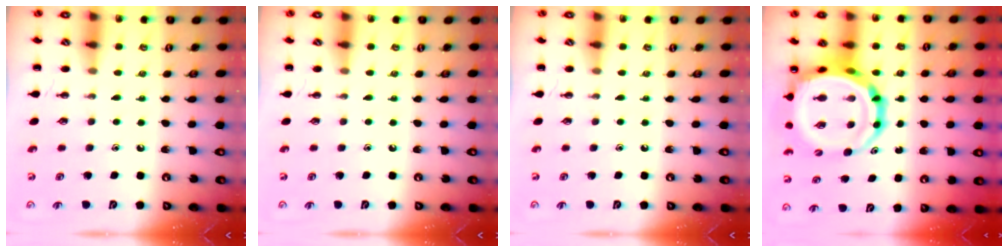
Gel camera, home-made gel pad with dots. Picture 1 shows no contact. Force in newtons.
{"total": 0.0}
{"total": 0.0}
{"total": 17.7, "press": 17.1, "slide": 4.7}